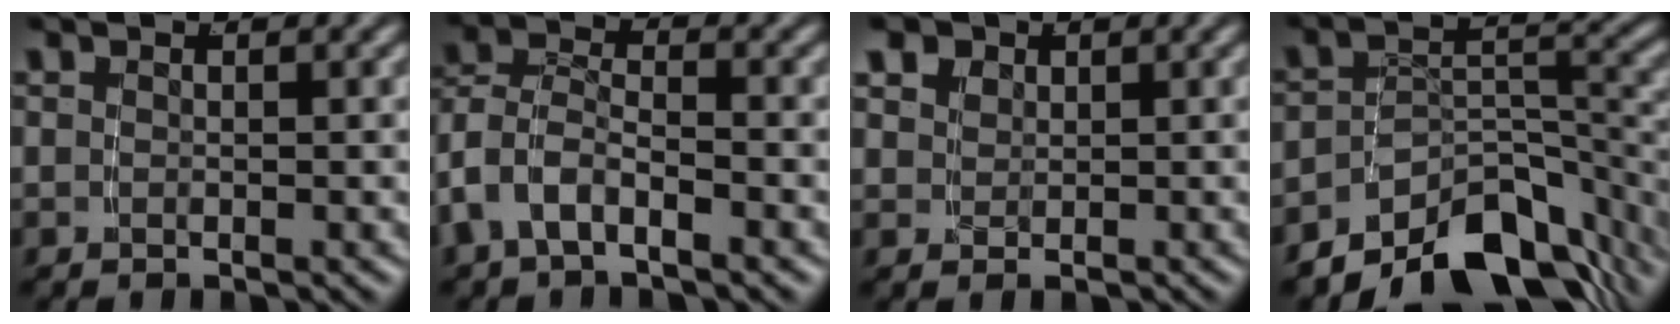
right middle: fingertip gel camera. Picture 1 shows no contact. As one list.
[{"total": 5.8, "force": [-1.8, 4.7, 3.0], "torque": [-0.085, -0.022, -0.033]}, {"total": 3.5, "force": [1.6, 2.6, 1.7], "torque": [-0.035, -0.004, 0.034]}, {"total": 14.4, "force": [-9.7, 7.5, 7.4], "torque": [-0.107, -0.037, -0.139]}]